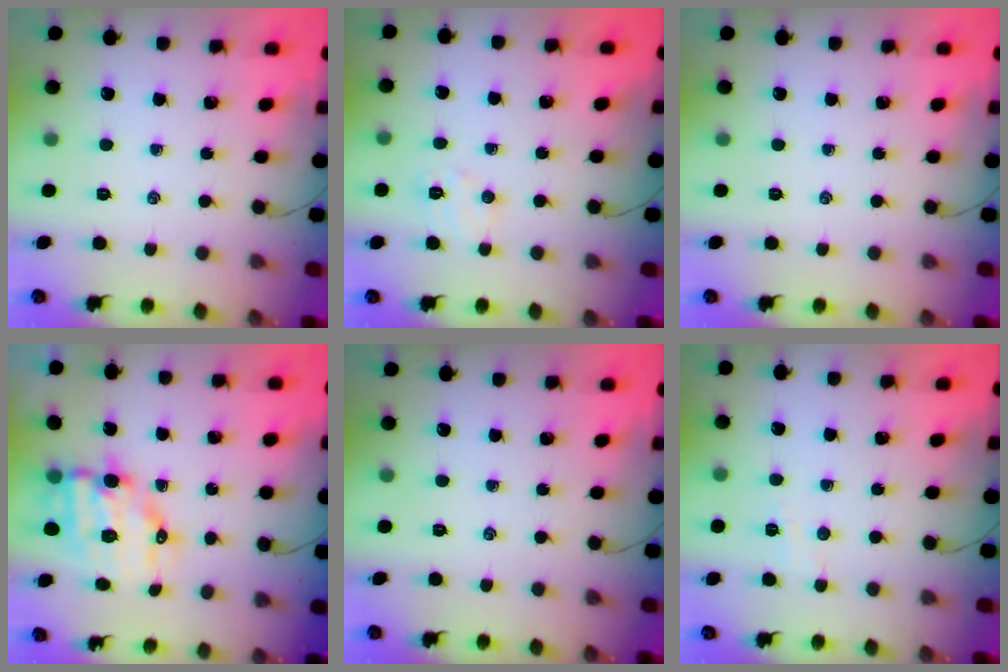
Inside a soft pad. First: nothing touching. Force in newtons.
{"total": 5.0, "press": 4.9, "slide": 1.0}
{"total": 0.0}
{"total": 10.5, "press": 10.2, "slide": 2.4}
{"total": 0.0}
{"total": 2.9, "press": 2.7, "slide": 1.0}